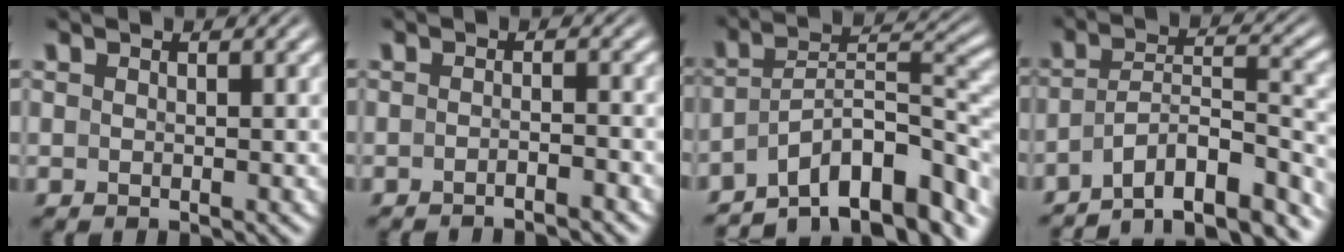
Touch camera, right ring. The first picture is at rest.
{"total": 2.4, "force": [-2.3, -0.3, 0.6], "torque": [-0.008, -0.003, -0.038]}
{"total": 13.0, "force": [-7.5, 6.9, 8.0], "torque": [-0.132, -0.044, -0.104]}
{"total": 13.1, "force": [-10.1, 6.6, 5.0], "torque": [-0.080, -0.042, -0.154]}